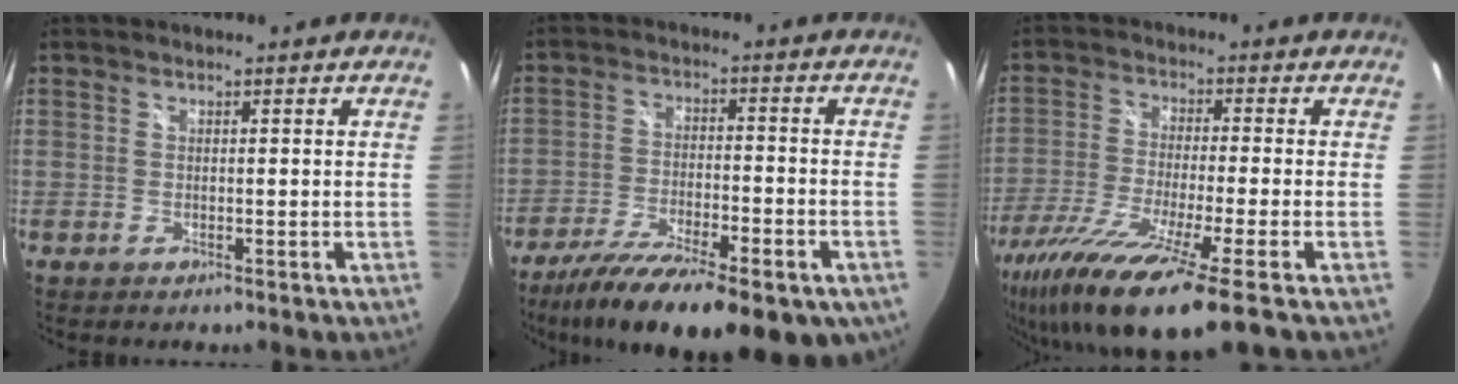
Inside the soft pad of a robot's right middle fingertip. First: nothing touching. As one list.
[{"total": 22.1, "force": [-15.2, 7.3, 14.4], "torque": [-0.257, -0.051, -0.227]}, {"total": 17.8, "force": [-12.2, 0.9, 12.9], "torque": [-0.264, -0.066, -0.216]}]